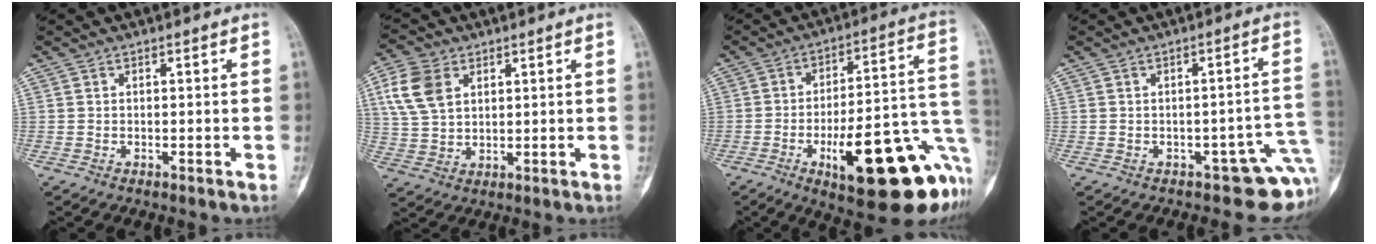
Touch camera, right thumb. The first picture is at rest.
{"total": 9.4, "force": [3.4, 6.4, 6.0], "torque": [-0.119, -0.003, 0.071]}
{"total": 25.7, "force": [-9.2, 8.1, 22.6], "torque": [-0.245, 0.037, -0.118]}
{"total": 7.8, "force": [-3.2, 3.8, 6.0], "torque": [-0.029, 0.028, -0.036]}